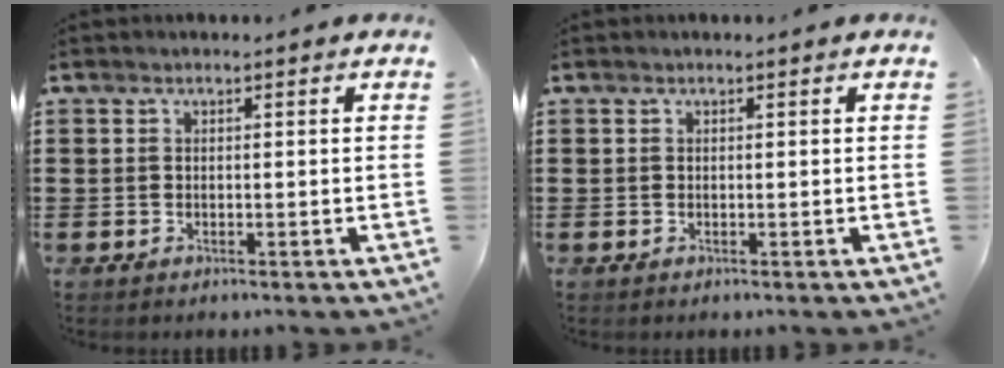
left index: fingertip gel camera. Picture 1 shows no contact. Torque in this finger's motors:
{"motor_torque": [-0.30, 0.33, -0.04, -0.01]}